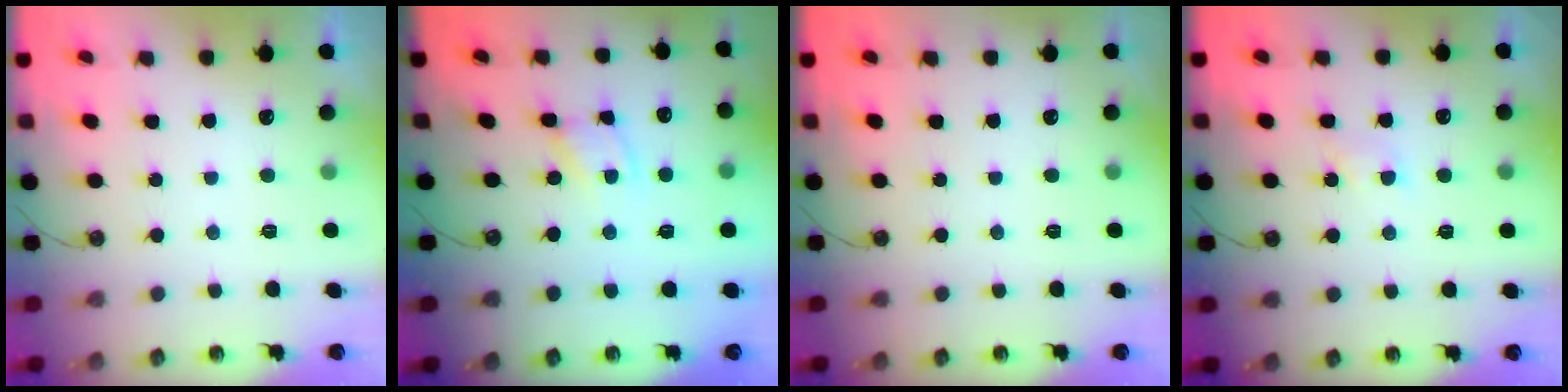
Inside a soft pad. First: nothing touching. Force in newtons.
{"total": 2.4, "press": 2.4, "slide": 0.1}
{"total": 0.0}
{"total": 4.1, "press": 4.0, "slide": 0.6}